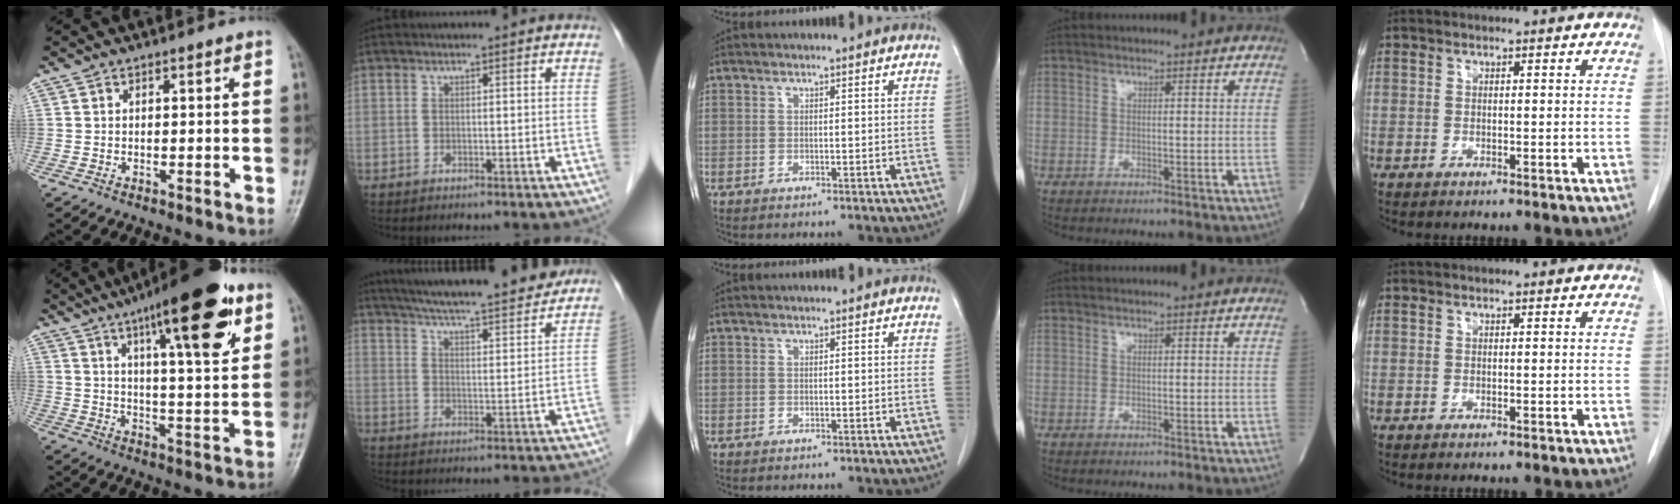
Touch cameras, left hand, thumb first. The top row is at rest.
{"thumb": {"total": 19.4, "force": [10.2, 4.8, 15.9], "torque": [-0.211, -0.032, 0.150]}, "index": {"total": 19.3, "force": [17.4, 1.4, 8.3], "torque": [-0.135, 0.005, 0.249]}}